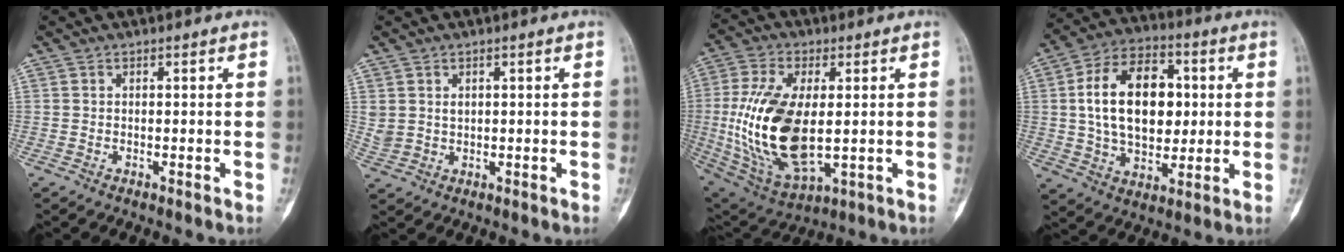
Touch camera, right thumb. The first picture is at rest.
{"total": 3.2, "force": [1.2, 2.5, 1.6], "torque": [-0.026, -0.004, 0.033]}
{"total": 20.2, "force": [-0.1, 10.1, 17.5], "torque": [-0.357, -0.013, 0.015]}
{"total": 18.8, "force": [2.6, 12.1, 14.2], "torque": [-0.209, 0.008, 0.045]}